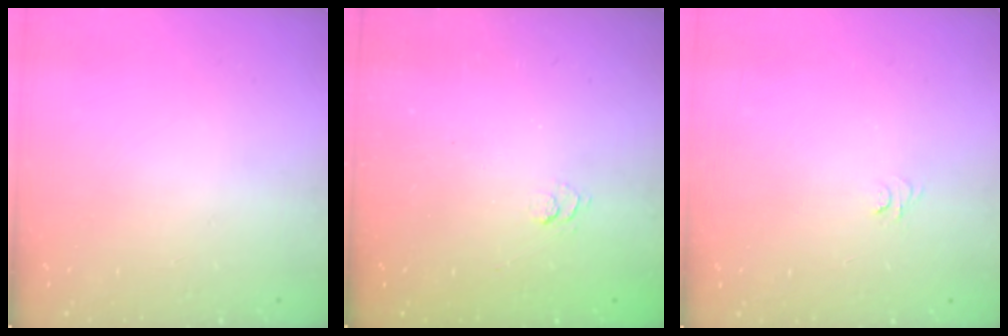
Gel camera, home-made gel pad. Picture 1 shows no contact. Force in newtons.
{"total": 2.7, "press": 2.2, "slide": 1.5}
{"total": 4.0, "press": 4.0, "slide": 0.4}